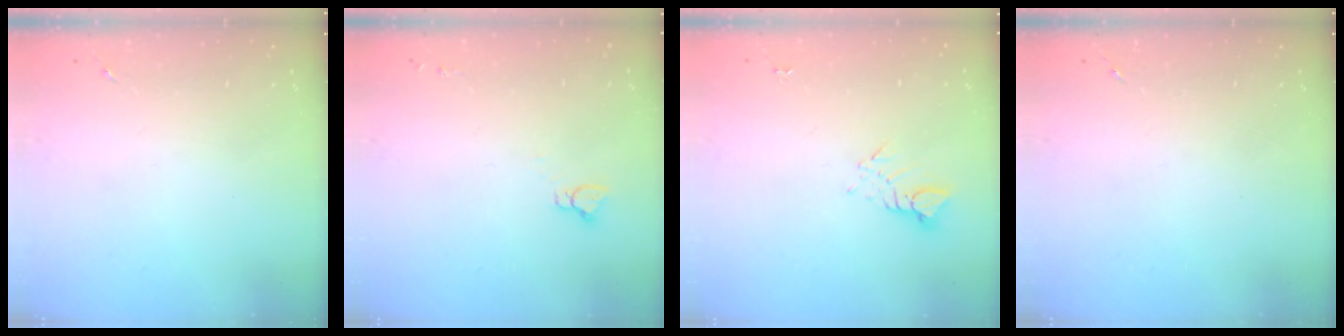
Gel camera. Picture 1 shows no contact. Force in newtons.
{"total": 2.9, "press": 2.9, "slide": 0.2}
{"total": 3.1, "press": 3.1, "slide": 0.1}
{"total": 0.0}